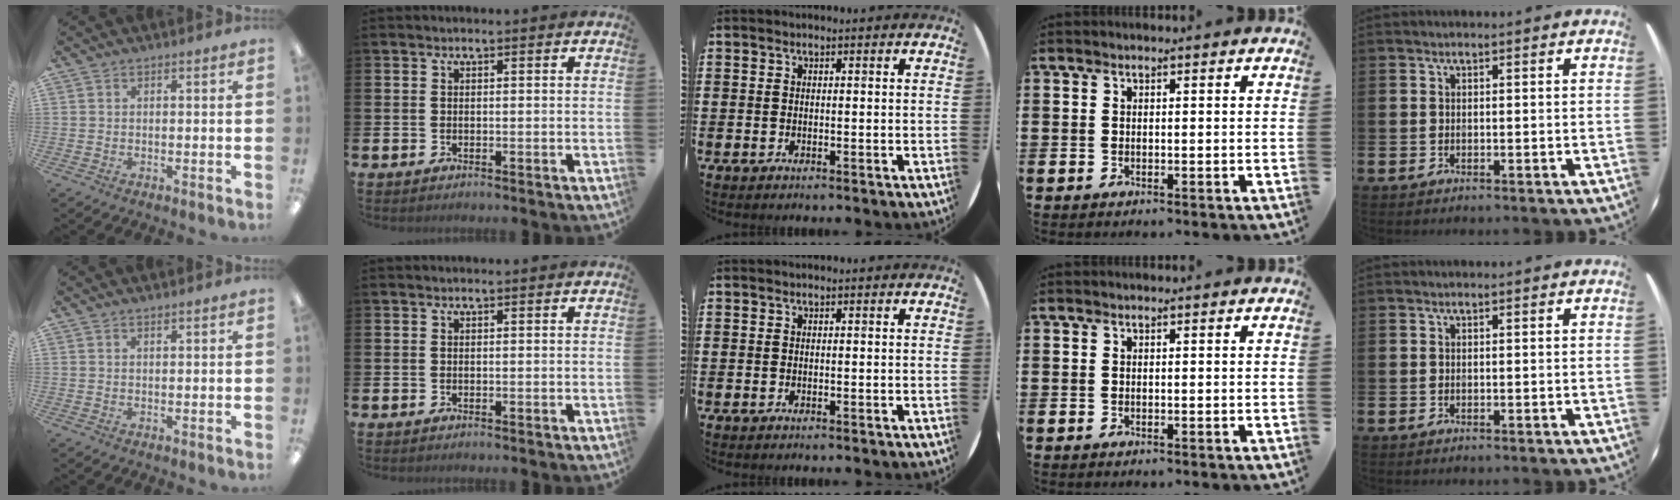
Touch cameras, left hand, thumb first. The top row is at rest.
{"thumb": {"total": 0.7, "force": [0.7, 0.1, 0.2], "torque": [-0.005, 0.000, 0.012]}}